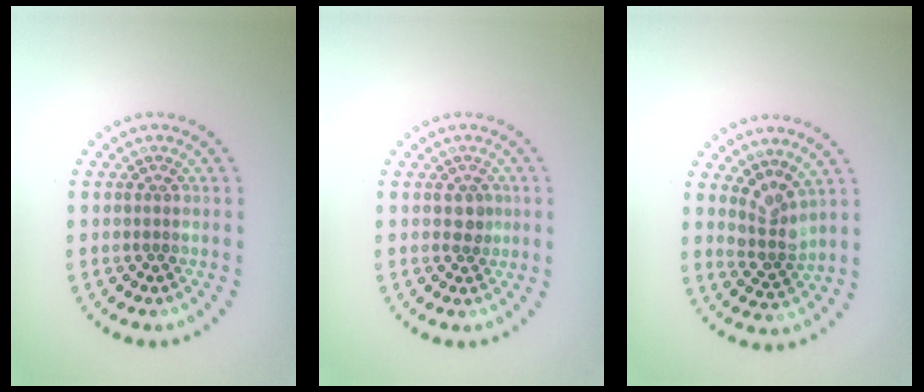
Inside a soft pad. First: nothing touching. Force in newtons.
{"total": 1.2, "press": 1.2, "slide": 0.3}
{"total": 2.7, "press": 2.0, "slide": 1.8}